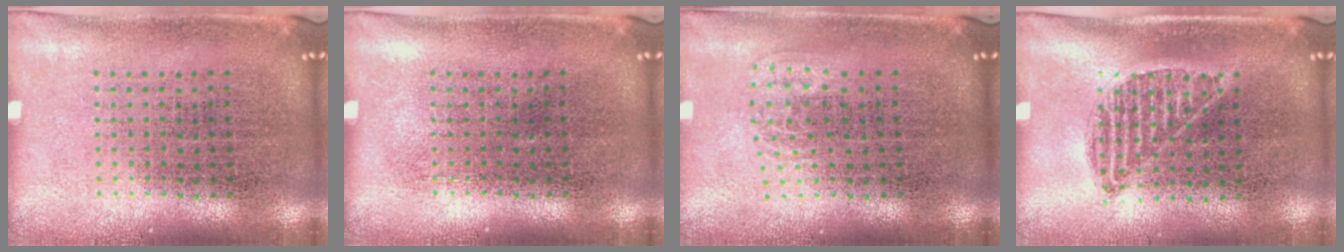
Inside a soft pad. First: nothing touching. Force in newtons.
{"total": 0.0}
{"total": 1.0, "press": 0.7, "slide": 0.8}
{"total": 0.9, "press": 0.8, "slide": 0.5}